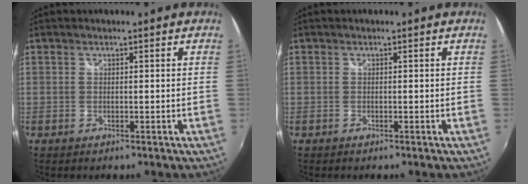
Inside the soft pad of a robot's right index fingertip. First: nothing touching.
{"total": 0.0}